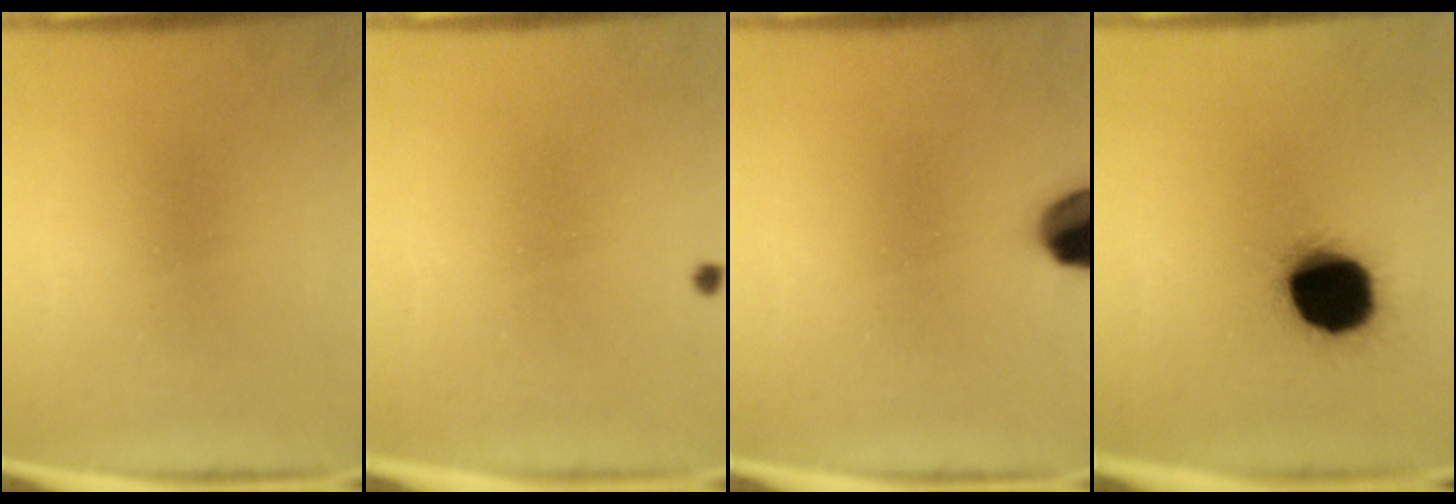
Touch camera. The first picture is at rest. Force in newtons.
{"total": 0.5}
{"total": 9.2}
{"total": 18.5}